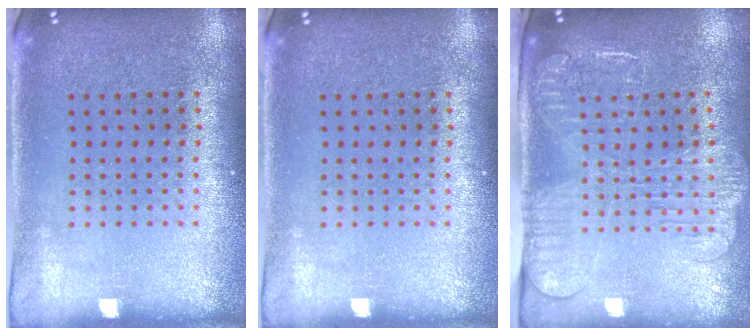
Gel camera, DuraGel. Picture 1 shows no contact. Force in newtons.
{"total": 0.0}
{"total": 2.5, "press": 2.0, "slide": 1.4}